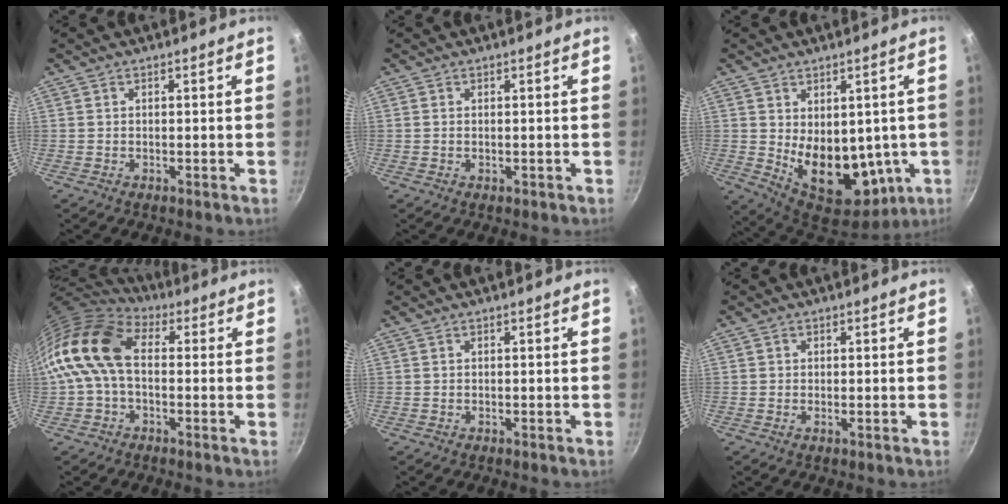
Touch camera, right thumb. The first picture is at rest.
{"total": 0.6, "force": [-0.1, 0.3, 0.5], "torque": [-0.007, 0.001, -0.002]}
{"total": 16.8, "force": [-0.4, 10.8, 12.8], "torque": [-0.156, -0.035, 0.027]}
{"total": 13.7, "force": [0.5, 9.0, 10.4], "torque": [-0.186, 0.028, -0.008]}
{"total": 0.0}
{"total": 0.7, "force": [0.1, 0.5, 0.4], "torque": [-0.007, 0.002, -0.001]}